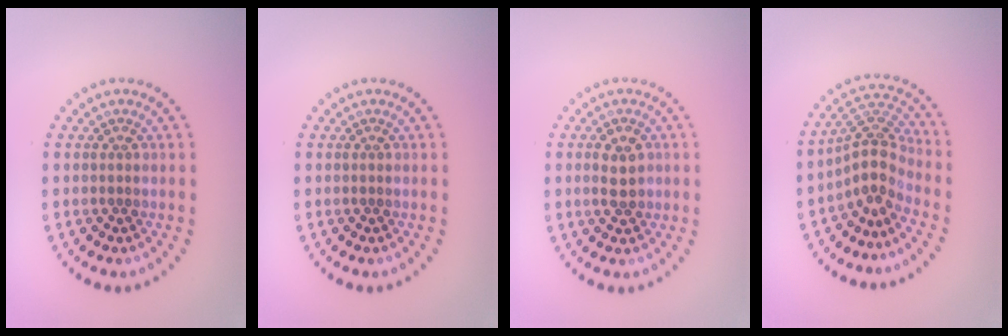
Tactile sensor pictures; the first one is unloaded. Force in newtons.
{"total": 0.0}
{"total": 2.5, "press": 2.5, "slide": 0.0}
{"total": 3.8, "press": 2.7, "slide": 2.7}